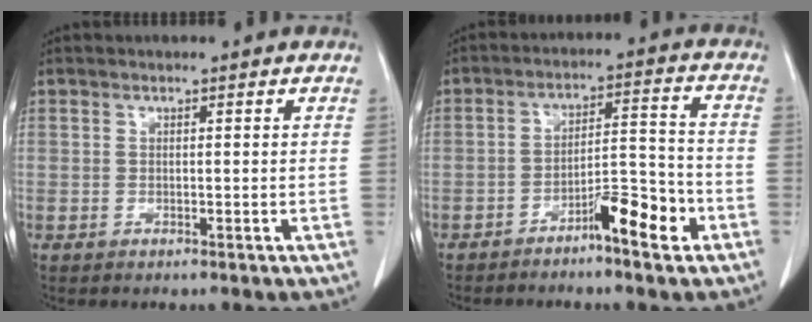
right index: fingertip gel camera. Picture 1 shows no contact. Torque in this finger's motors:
{"motor_torque": [0.51, -0.47, 0.12, 0.09]}